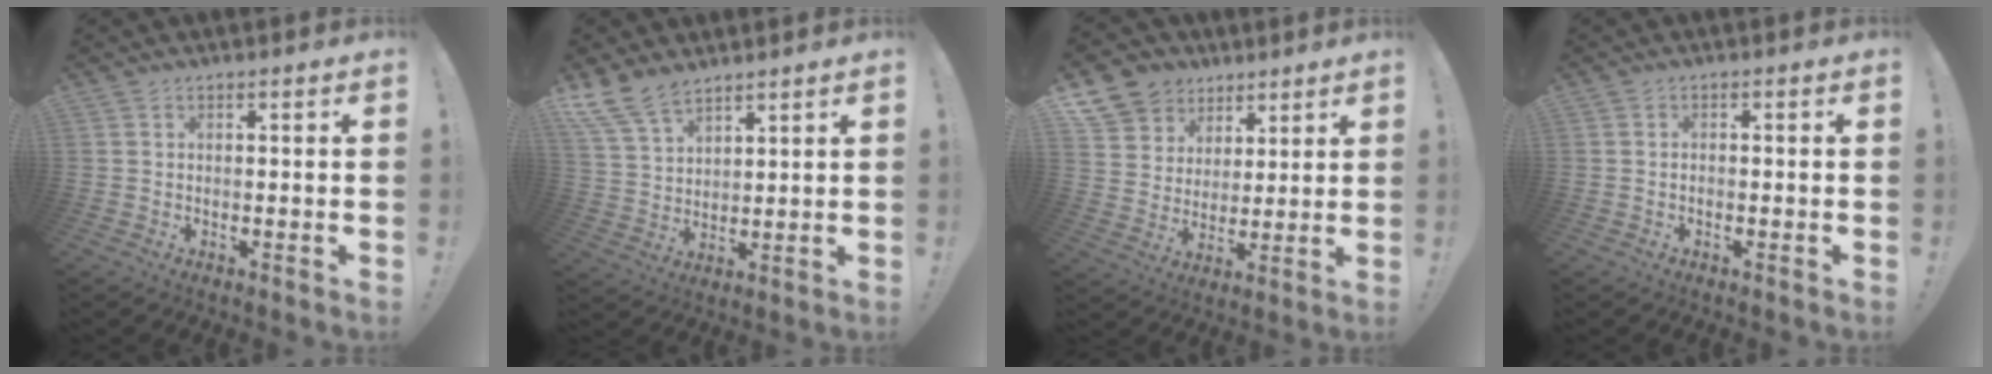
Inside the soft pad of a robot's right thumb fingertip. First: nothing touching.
{"total": 10.0, "force": [7.8, 4.6, 4.2], "torque": [-0.090, -0.038, 0.156]}
{"total": 11.1, "force": [6.1, 9.0, 2.4], "torque": [-0.035, -0.045, 0.123]}
{"total": 0.8, "force": [-0.5, 0.4, 0.4], "torque": [-0.006, 0.004, -0.010]}